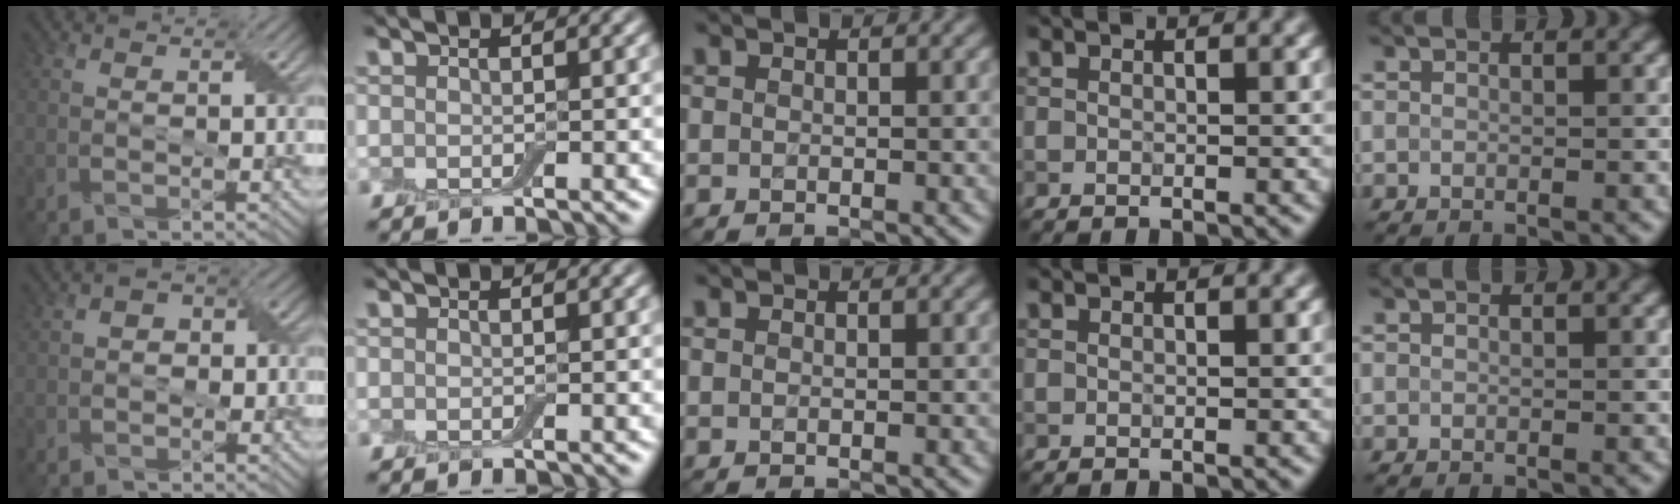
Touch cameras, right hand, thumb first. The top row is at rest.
{"thumb": {"total": 2.7, "force": [-0.7, 2.0, 1.7], "torque": [-0.029, 0.001, -0.017]}}